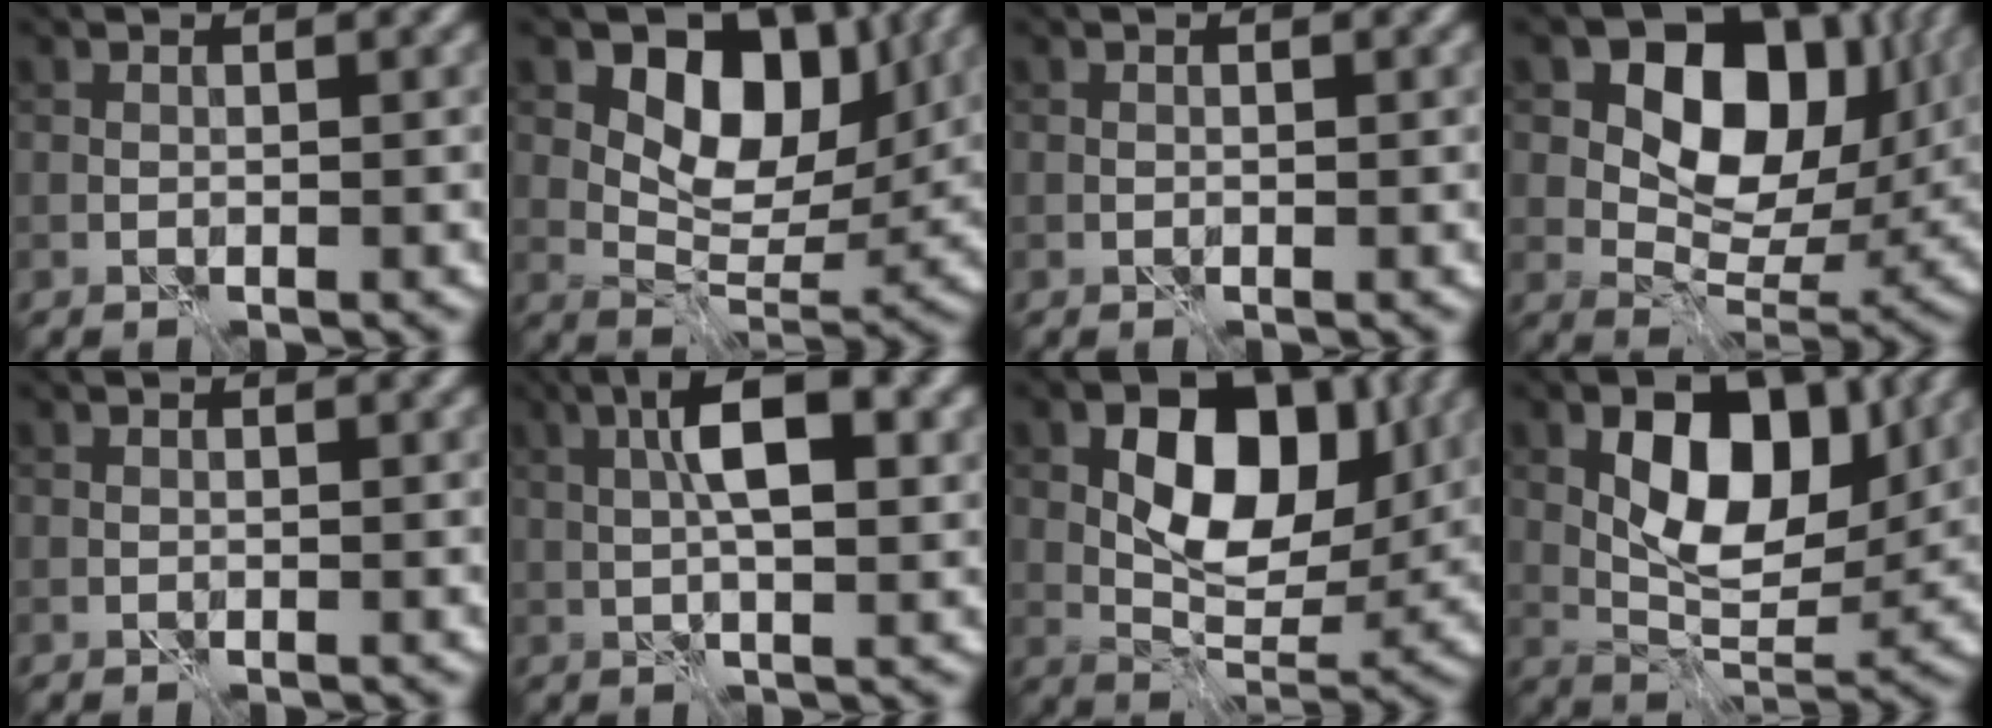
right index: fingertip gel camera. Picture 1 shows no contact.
{"total": 8.3, "force": [3.2, 5.4, 5.5], "torque": [-0.070, -0.015, 0.053]}
{"total": 0.0}
{"total": 11.5, "force": [3.8, 7.8, 7.5], "torque": [-0.105, -0.004, 0.060]}
{"total": 0.0}
{"total": 6.7, "force": [1.4, 2.2, 6.1], "torque": [-0.103, 0.009, 0.018]}
{"total": 9.0, "force": [2.0, 5.7, 6.8], "torque": [-0.097, -0.003, 0.031]}
{"total": 8.6, "force": [2.3, 4.9, 6.7], "torque": [-0.099, -0.007, 0.037]}